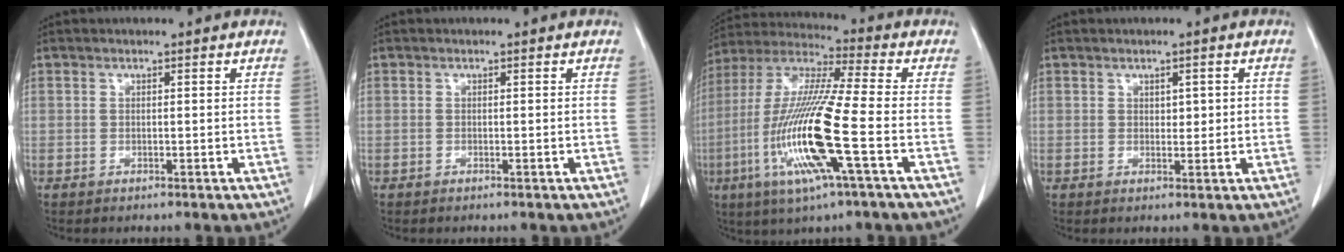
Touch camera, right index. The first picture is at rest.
{"total": 0.0}
{"total": 17.4, "force": [-5.1, 0.4, 16.7], "torque": [-0.351, -0.017, -0.103]}
{"total": 1.9, "force": [0.5, 1.0, 1.6], "torque": [-0.020, 0.000, 0.008]}